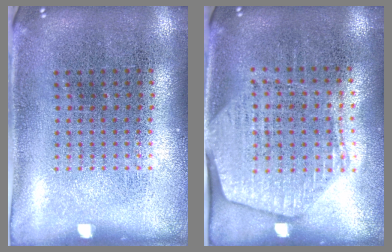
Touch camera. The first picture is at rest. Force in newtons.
{"total": 1.7, "press": 1.5, "slide": 0.8}